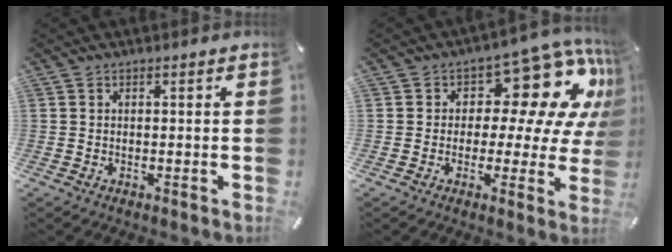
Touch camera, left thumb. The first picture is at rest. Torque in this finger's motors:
{"motor_torque": [0.54, 0.50, 0.55, 0.21, 0.03]}